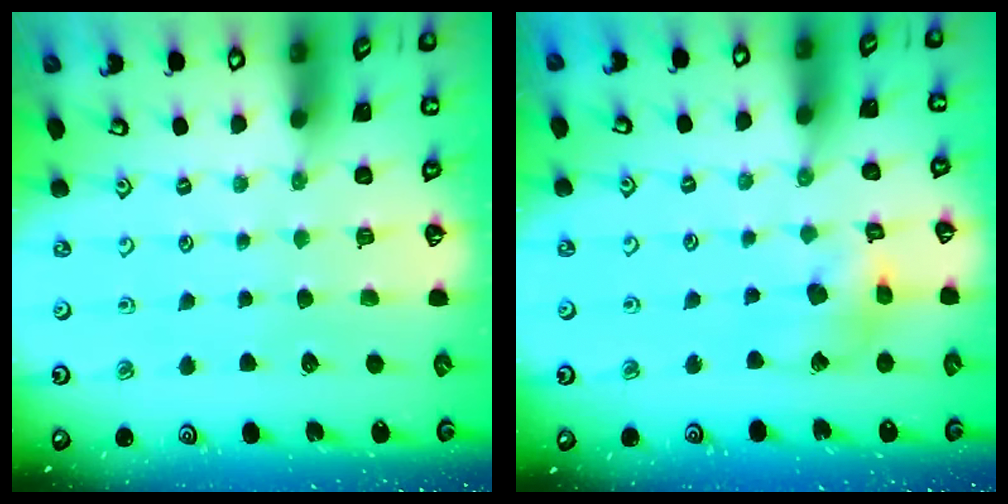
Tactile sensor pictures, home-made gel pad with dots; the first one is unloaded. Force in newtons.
{"total": 10.5, "press": 10.4, "slide": 1.4}